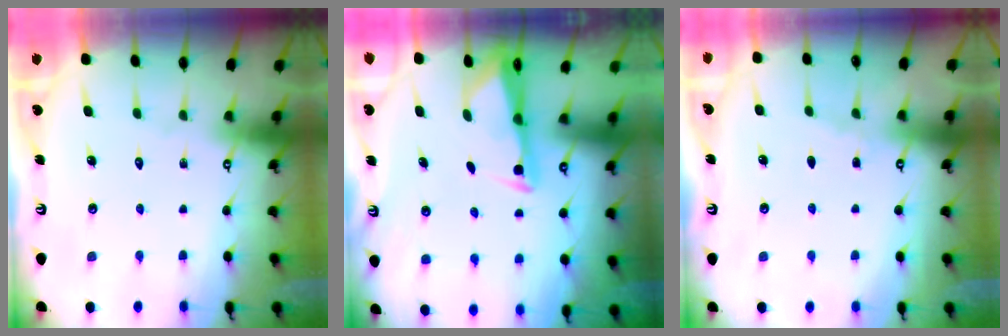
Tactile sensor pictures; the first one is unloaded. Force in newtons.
{"total": 2.5, "press": 2.5, "slide": 0.4}
{"total": 2.8, "press": 2.7, "slide": 0.3}